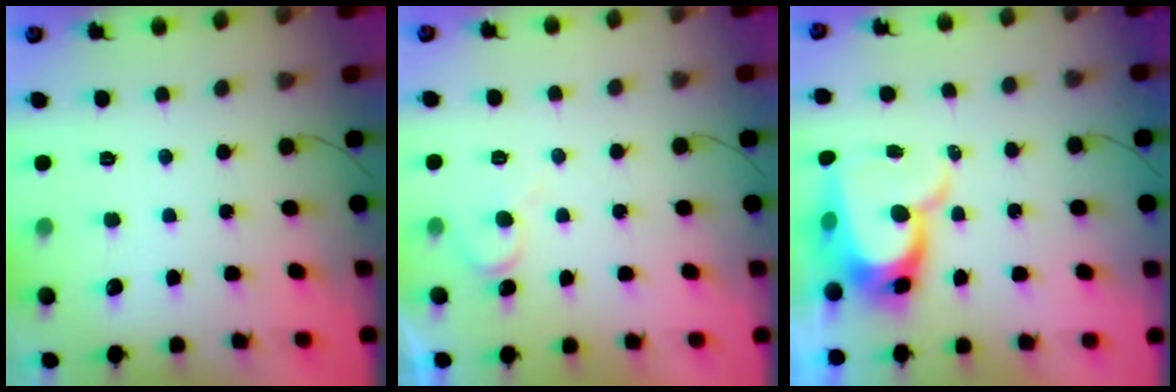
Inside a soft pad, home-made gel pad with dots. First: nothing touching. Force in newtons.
{"total": 5.8, "press": 5.8, "slide": 0.8}
{"total": 11.4, "press": 11.3, "slide": 1.1}